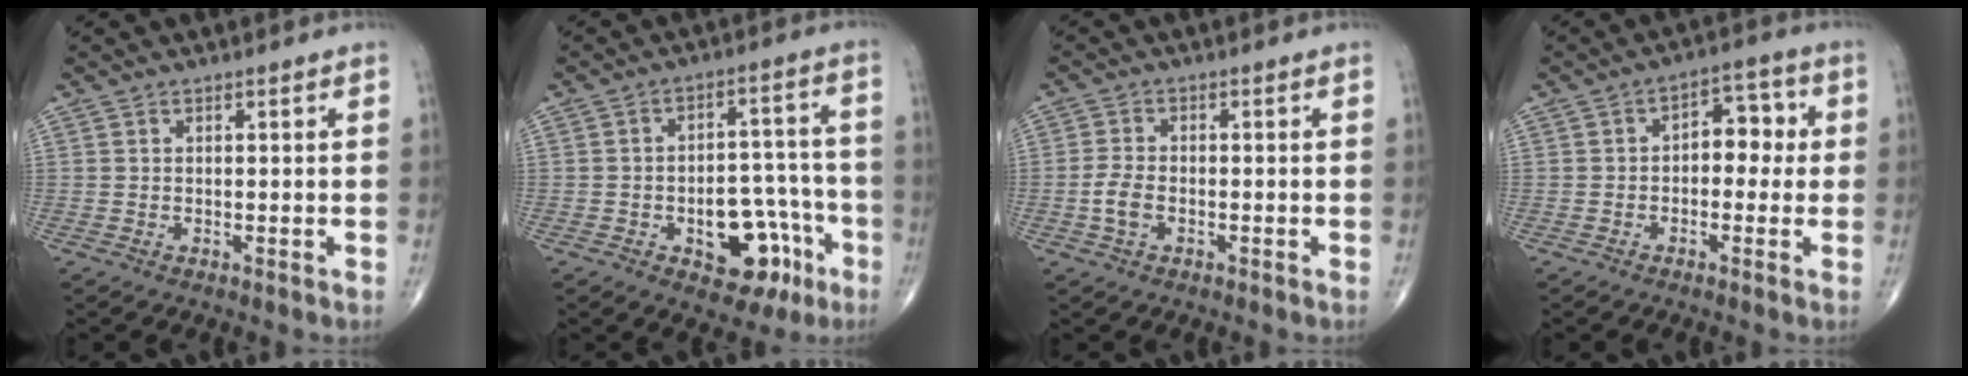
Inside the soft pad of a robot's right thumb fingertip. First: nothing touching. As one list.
[{"total": 13.1, "force": [-5.6, 7.7, 8.9], "torque": [-0.079, 0.053, -0.068]}, {"total": 3.7, "force": [-1.1, 2.1, 2.8], "torque": [-0.063, 0.008, -0.023]}, {"total": 6.7, "force": [0.1, 4.3, 5.1], "torque": [-0.034, 0.027, -0.009]}]